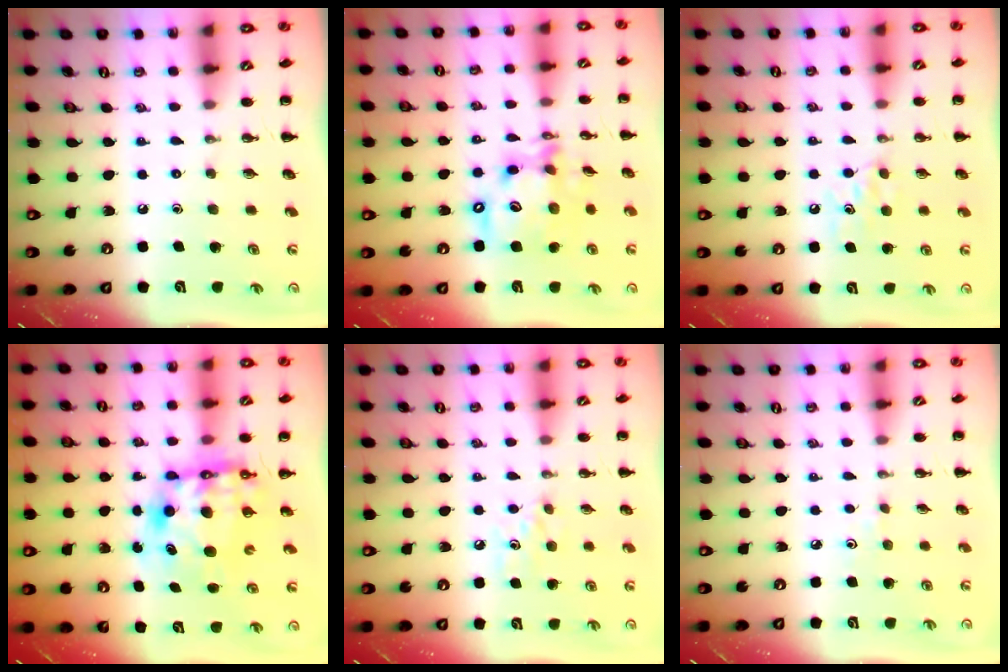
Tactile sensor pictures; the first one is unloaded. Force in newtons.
{"total": 14.1, "press": 13.6, "slide": 3.7}
{"total": 6.0, "press": 5.8, "slide": 1.5}
{"total": 9.2, "press": 9.0, "slide": 2.2}
{"total": 5.8, "press": 5.6, "slide": 1.7}
{"total": 2.9, "press": 2.7, "slide": 0.9}